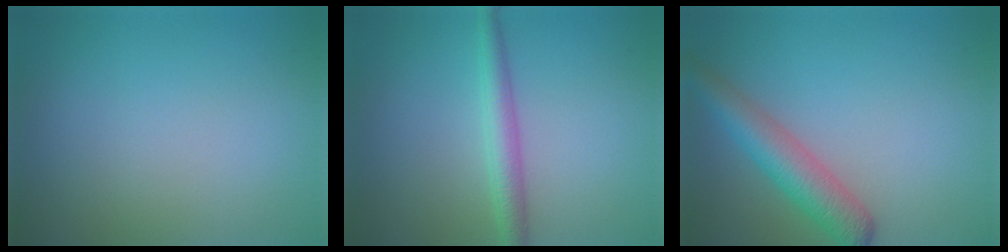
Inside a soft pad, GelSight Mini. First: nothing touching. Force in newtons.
{"total": 2.7, "press": 2.7, "slide": 0.1}
{"total": 4.5, "press": 4.5, "slide": 0.2}